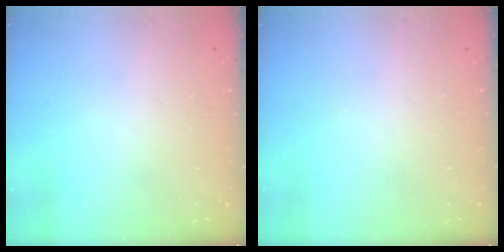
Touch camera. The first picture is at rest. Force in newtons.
{"total": 0.0}